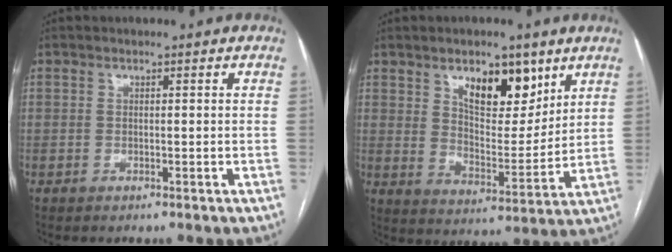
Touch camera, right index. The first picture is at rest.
{"total": 10.7, "force": [6.3, 4.5, 7.4], "torque": [-0.117, -0.005, 0.113]}